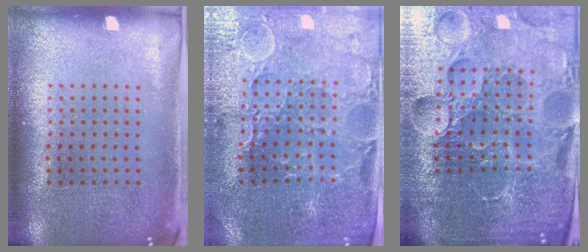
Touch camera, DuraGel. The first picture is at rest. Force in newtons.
{"total": 1.6, "press": 1.5, "slide": 0.5}
{"total": 6.8, "press": 6.0, "slide": 3.2}